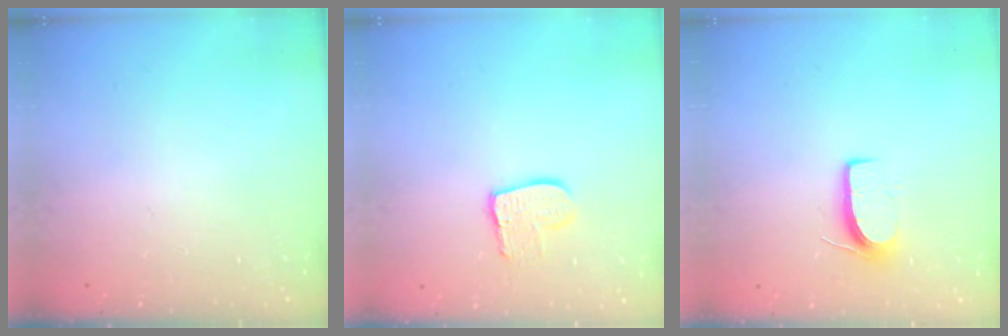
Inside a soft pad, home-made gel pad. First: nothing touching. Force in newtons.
{"total": 9.9, "press": 9.9, "slide": 0.8}
{"total": 7.0, "press": 7.0, "slide": 0.6}